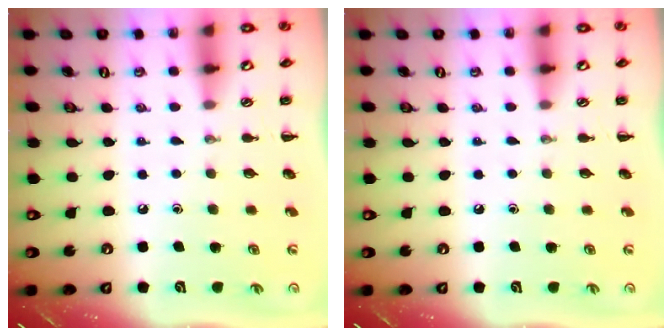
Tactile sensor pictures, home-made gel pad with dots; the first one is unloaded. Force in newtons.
{"total": 0.0}